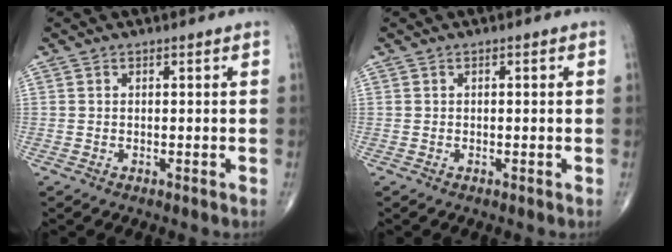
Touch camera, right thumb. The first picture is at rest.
{"total": 0.0}